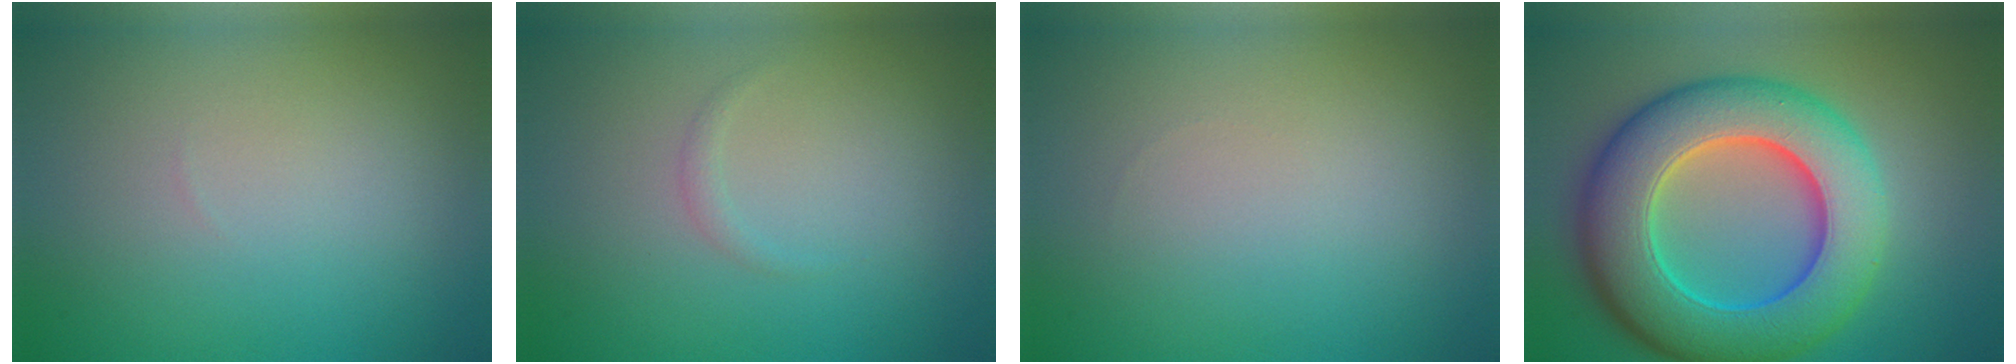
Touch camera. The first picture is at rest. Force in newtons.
{"total": 0.7, "press": 0.7, "slide": 0.0}
{"total": 0.0}
{"total": 11.9, "press": 11.9, "slide": 0.4}